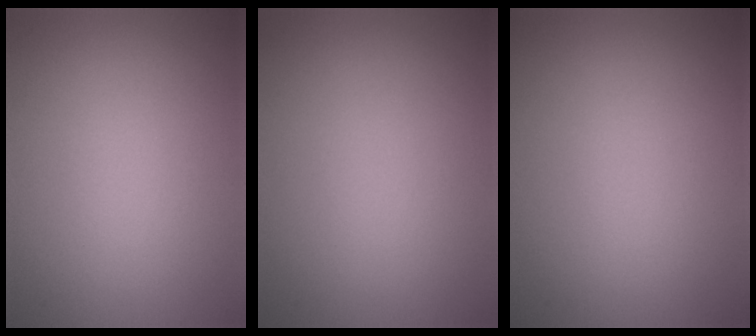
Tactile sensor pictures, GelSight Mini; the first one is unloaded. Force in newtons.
{"total": 0.0}
{"total": 0.0}